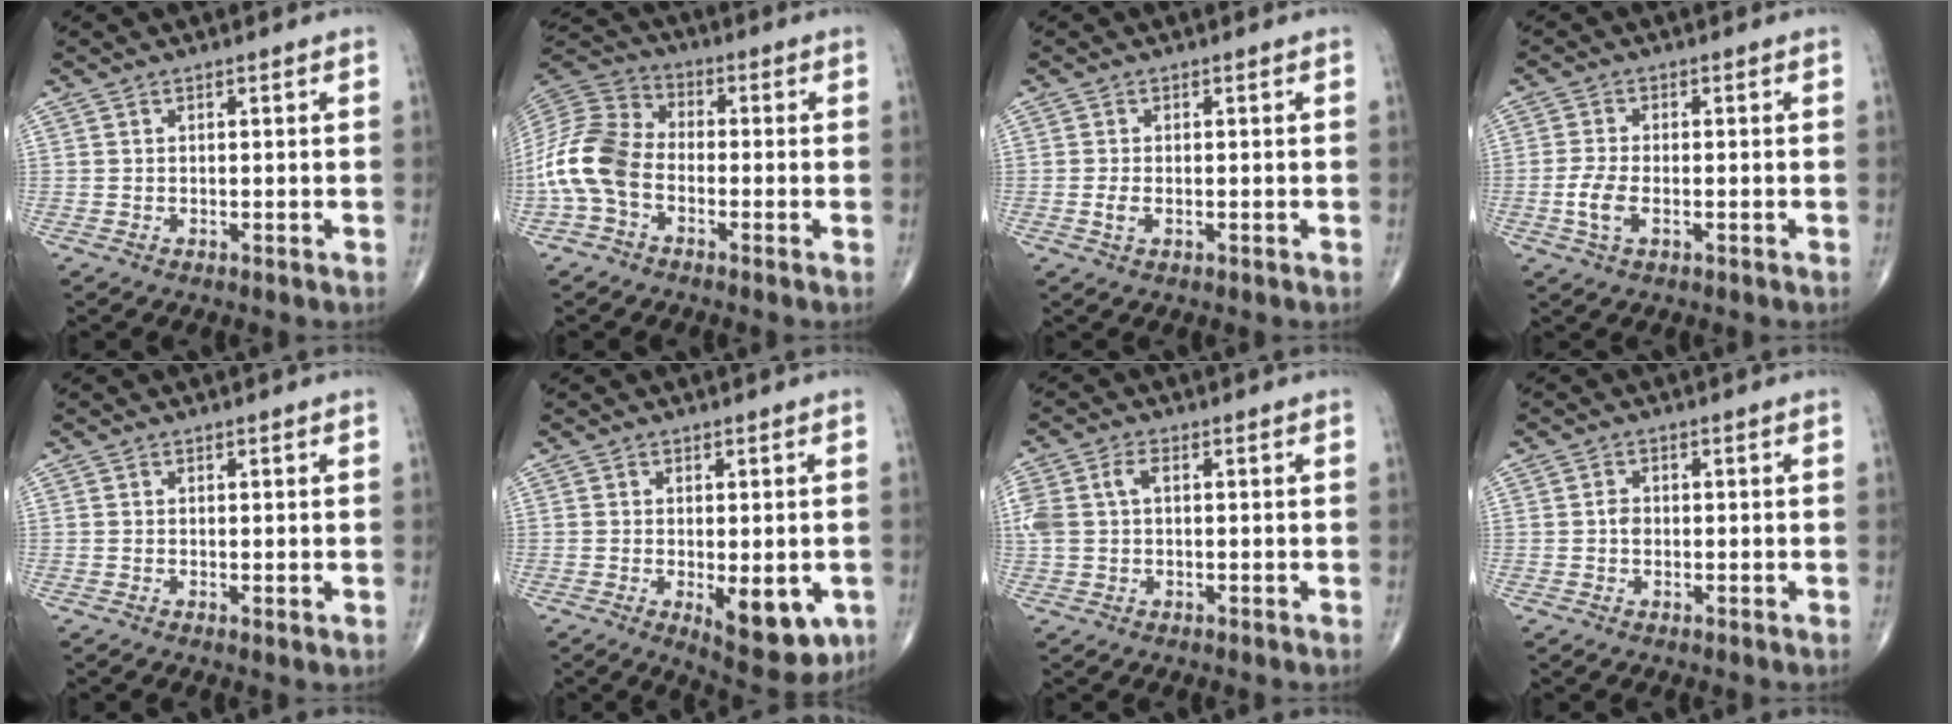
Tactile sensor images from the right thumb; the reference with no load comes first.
{"total": 12.8, "force": [-3.5, 8.5, 8.9], "torque": [-0.184, 0.036, -0.081]}
{"total": 1.9, "force": [-0.4, 1.0, 1.5], "torque": [-0.035, -0.002, -0.009]}
{"total": 4.5, "force": [-1.2, 2.2, 3.8], "torque": [-0.089, 0.003, -0.025]}
{"total": 0.7, "force": [0.0, 0.3, 0.6], "torque": [-0.014, -0.004, -0.002]}
{"total": 10.3, "force": [-3.1, 4.5, 8.7], "torque": [-0.096, -0.014, -0.034]}
{"total": 5.8, "force": [0.8, 3.5, 4.5], "torque": [-0.126, 0.023, 0.016]}
{"total": 1.6, "force": [-0.2, 1.3, 0.9], "torque": [-0.009, 0.004, -0.006]}